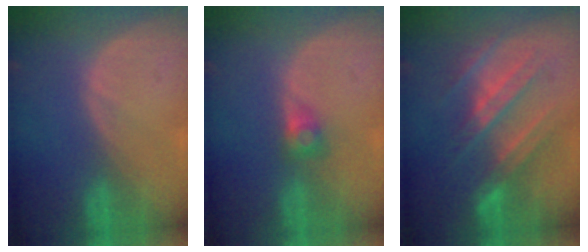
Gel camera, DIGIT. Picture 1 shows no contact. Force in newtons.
{"total": 2.6, "press": 2.4, "slide": 1.0}
{"total": 8.4, "press": 8.4, "slide": 0.1}